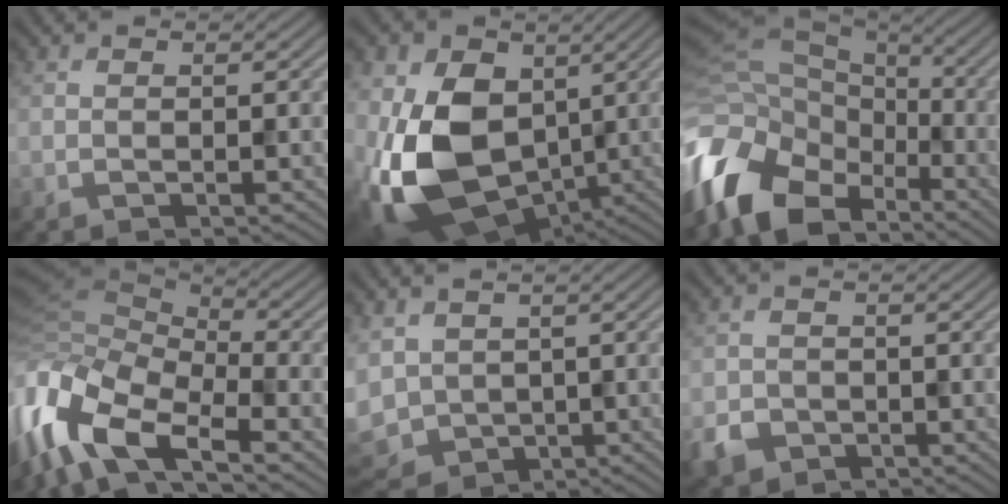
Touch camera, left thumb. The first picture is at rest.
{"total": 17.1, "force": [-1.6, 11.8, 12.2], "torque": [-0.279, -0.030, -0.030]}
{"total": 15.6, "force": [-8.1, 9.4, 9.5], "torque": [-0.253, -0.017, -0.149]}
{"total": 15.1, "force": [-7.4, 6.8, 11.2], "torque": [-0.286, -0.014, -0.136]}
{"total": 6.5, "force": [-0.1, 5.1, 4.0], "torque": [-0.124, -0.015, -0.007]}
{"total": 3.3, "force": [-1.9, 2.5, 1.1], "torque": [-0.029, -0.010, -0.044]}